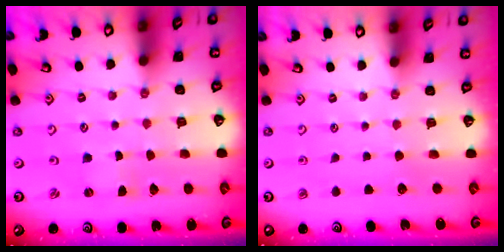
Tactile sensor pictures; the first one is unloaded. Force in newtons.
{"total": 0.0}